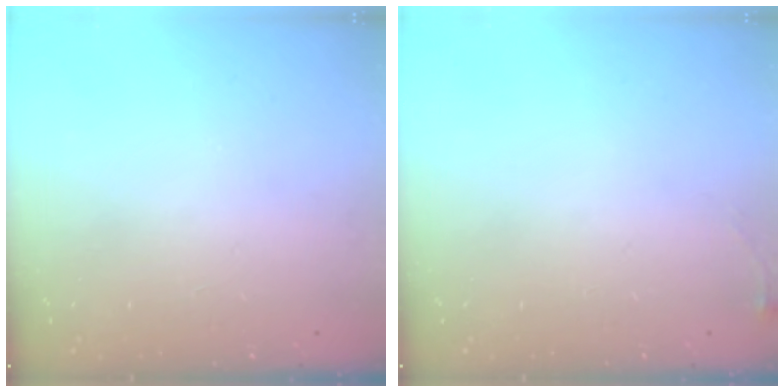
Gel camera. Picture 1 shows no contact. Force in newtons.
{"total": 3.7, "press": 3.7, "slide": 0.5}